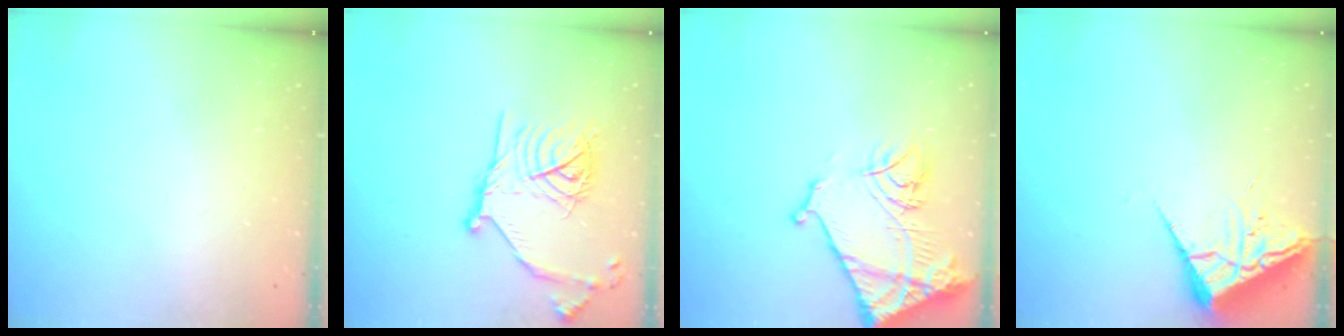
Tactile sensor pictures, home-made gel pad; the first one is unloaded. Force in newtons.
{"total": 19.4, "press": 19.3, "slide": 1.5}
{"total": 17.3, "press": 17.3, "slide": 1.6}
{"total": 7.0, "press": 7.0, "slide": 0.7}